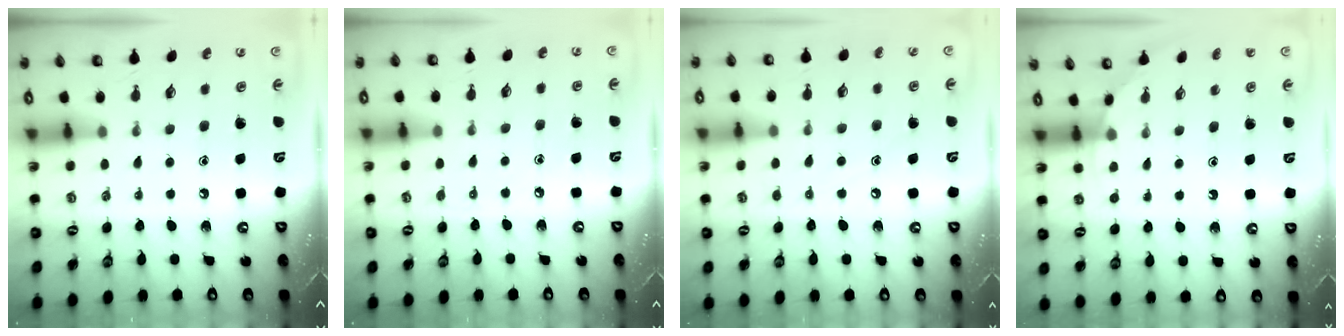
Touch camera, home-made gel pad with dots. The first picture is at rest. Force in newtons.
{"total": 2.8, "press": 2.8, "slide": 0.3}
{"total": 6.5, "press": 6.5, "slide": 0.7}
{"total": 2.7, "press": 2.7, "slide": 0.1}